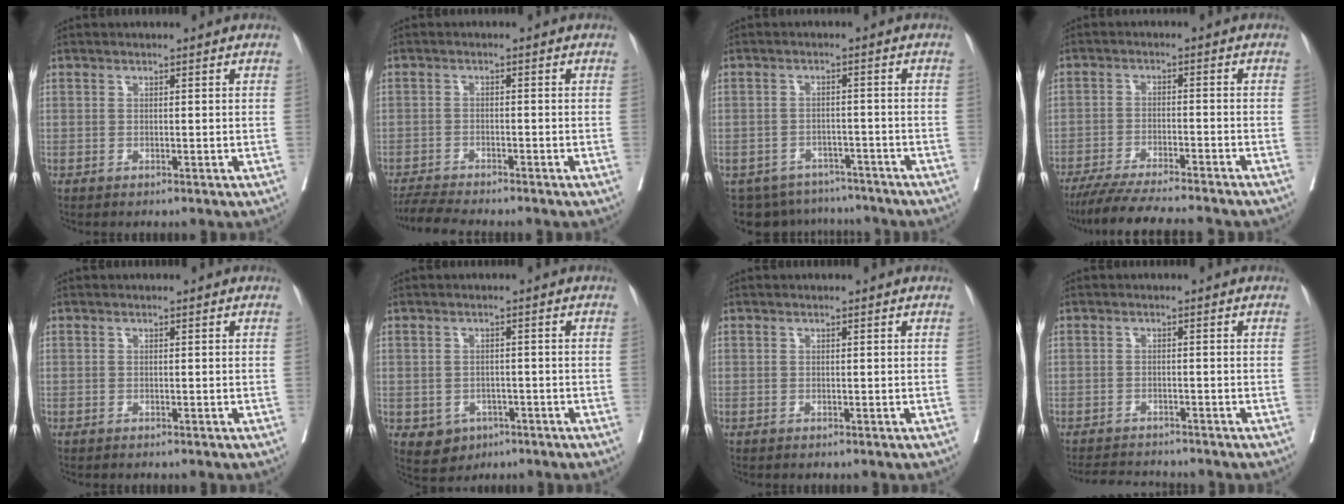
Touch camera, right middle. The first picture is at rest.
{"total": 6.1, "force": [-5.7, -0.2, 2.2], "torque": [-0.037, -0.018, -0.095]}
{"total": 10.5, "force": [-9.5, 4.3, 1.4], "torque": [-0.026, 0.009, -0.121]}
{"total": 14.4, "force": [-12.7, 0.5, 6.8], "torque": [-0.102, -0.029, -0.192]}
{"total": 0.0}
{"total": 4.5, "force": [-2.1, 3.7, 1.5], "torque": [-0.025, 0.000, -0.023]}
{"total": 0.0}
{"total": 5.6, "force": [-5.5, 0.4, 1.1], "torque": [-0.017, -0.009, -0.086]}